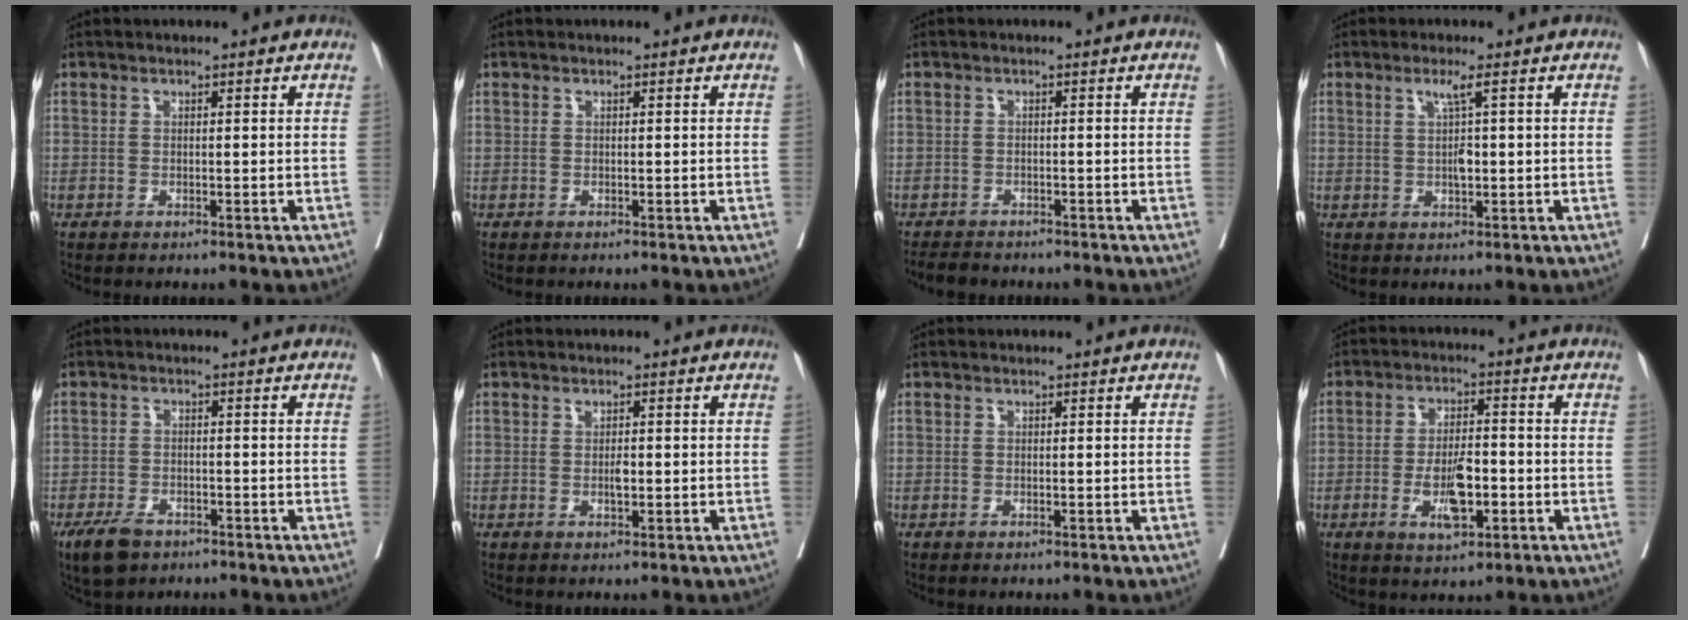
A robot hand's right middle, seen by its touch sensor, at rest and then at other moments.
{"total": 0.0}
{"total": 3.5, "force": [-3.1, 1.3, 0.9], "torque": [-0.016, -0.006, -0.047]}
{"total": 3.1, "force": [0.6, 0.1, 3.1], "torque": [-0.055, -0.002, 0.013]}
{"total": 4.9, "force": [-3.3, 2.5, 2.6], "torque": [-0.052, -0.005, -0.054]}
{"total": 1.4, "force": [-0.1, 0.4, 1.4], "torque": [-0.028, -0.003, 0.002]}
{"total": 0.0}
{"total": 7.4, "force": [-2.3, 2.5, 6.6], "torque": [-0.124, -0.003, -0.033]}